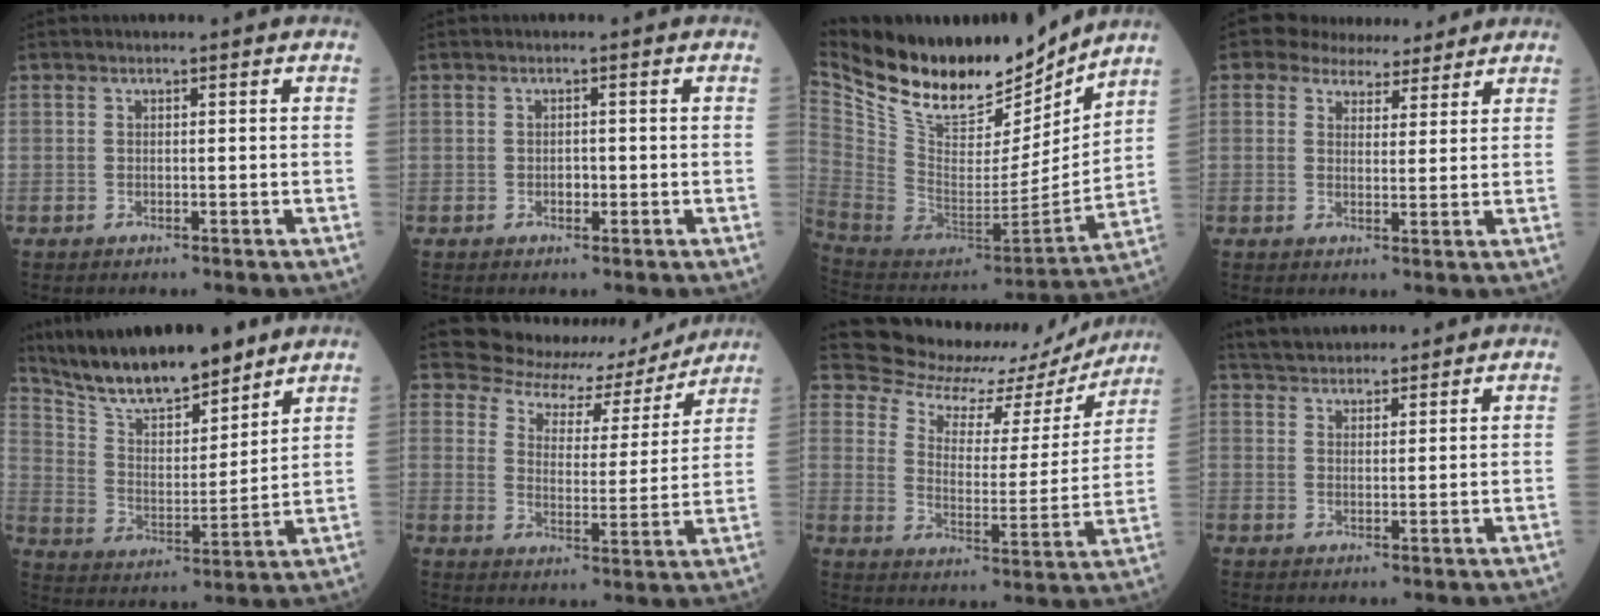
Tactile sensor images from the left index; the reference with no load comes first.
{"total": 0.9, "force": [-0.2, 0.7, 0.6], "torque": [-0.010, 0.002, -0.004]}
{"total": 22.9, "force": [19.1, 7.6, 10.2], "torque": [-0.206, -0.027, 0.332]}
{"total": 6.5, "force": [5.6, 2.9, 1.5], "torque": [-0.020, 0.007, 0.078]}
{"total": 16.3, "force": [14.2, 3.1, 7.5], "torque": [-0.136, 0.007, 0.257]}
{"total": 12.5, "force": [11.6, 4.4, 1.2], "torque": [-0.016, -0.002, 0.152]}
{"total": 16.5, "force": [16.0, 3.8, 1.7], "torque": [-0.022, -0.031, 0.208]}
{"total": 8.0, "force": [7.4, 1.8, 2.1], "torque": [-0.036, 0.030, 0.122]}